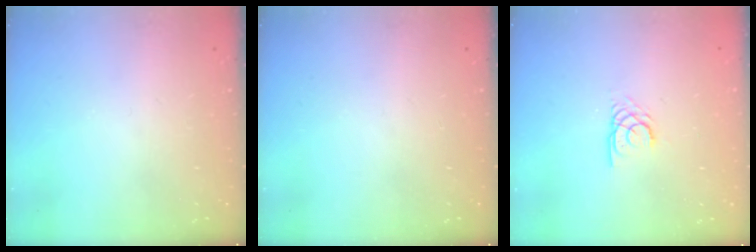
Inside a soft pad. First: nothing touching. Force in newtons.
{"total": 0.0}
{"total": 2.7, "press": 2.7, "slide": 0.1}